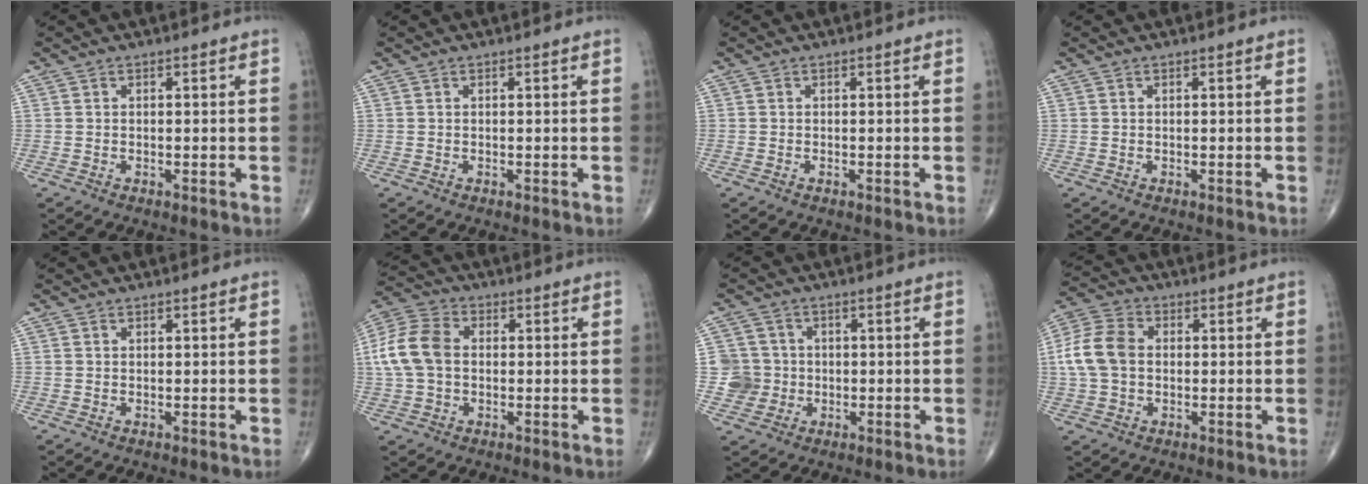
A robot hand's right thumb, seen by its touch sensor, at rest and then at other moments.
{"total": 0.0}
{"total": 0.0}
{"total": 0.0}
{"total": 0.0}
{"total": 10.5, "force": [0.5, 7.5, 7.3], "torque": [-0.154, 0.025, 0.004]}
{"total": 5.4, "force": [-0.4, 5.4, 0.1], "torque": [0.027, 0.011, -0.011]}
{"total": 9.5, "force": [0.3, 6.9, 6.4], "torque": [-0.132, 0.022, 0.000]}